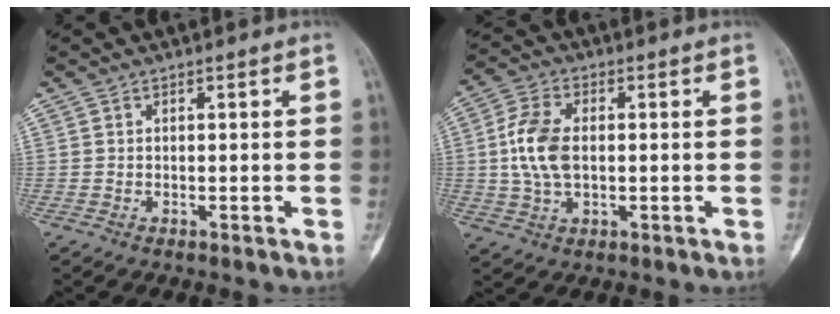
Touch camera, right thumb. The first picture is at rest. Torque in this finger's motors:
{"motor_torque": [1.36, 1.27, 0.95, -0.88, 0.32]}